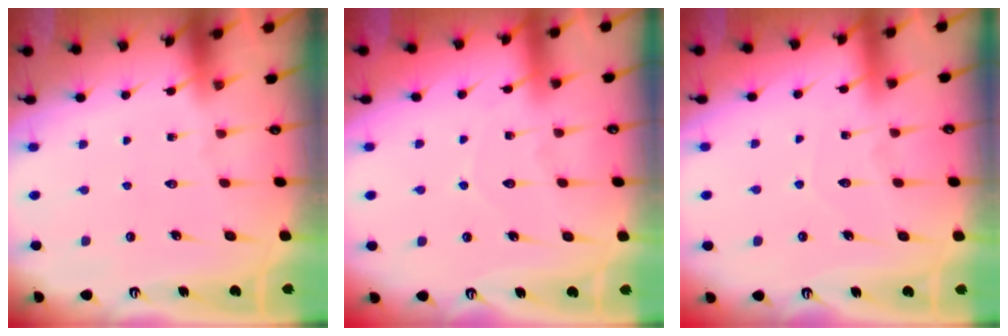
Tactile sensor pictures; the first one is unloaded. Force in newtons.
{"total": 4.7, "press": 4.6, "slide": 0.5}
{"total": 5.7, "press": 5.7, "slide": 0.5}